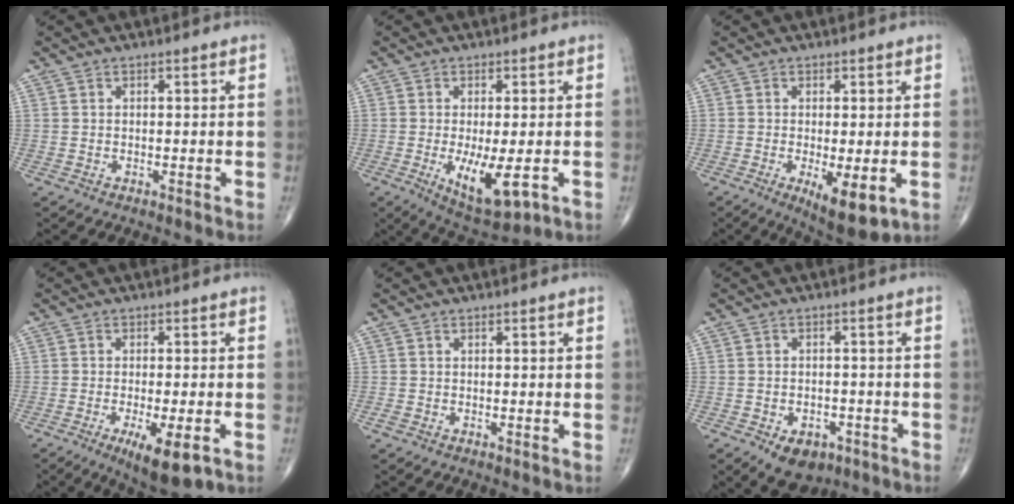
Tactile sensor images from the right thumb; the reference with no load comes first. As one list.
[{"total": 9.9, "force": [-2.5, 3.6, 8.8], "torque": [-0.147, -0.019, -0.028]}, {"total": 8.2, "force": [-2.3, 2.8, 7.4], "torque": [-0.113, -0.023, -0.029]}, {"total": 9.2, "force": [-4.0, 2.6, 7.8], "torque": [-0.120, -0.012, -0.056]}, {"total": 0.6, "force": [-0.3, 0.4, 0.3], "torque": [-0.013, -0.003, -0.009]}, {"total": 7.2, "force": [-3.9, 4.8, 3.9], "torque": [-0.037, 0.019, -0.047]}]